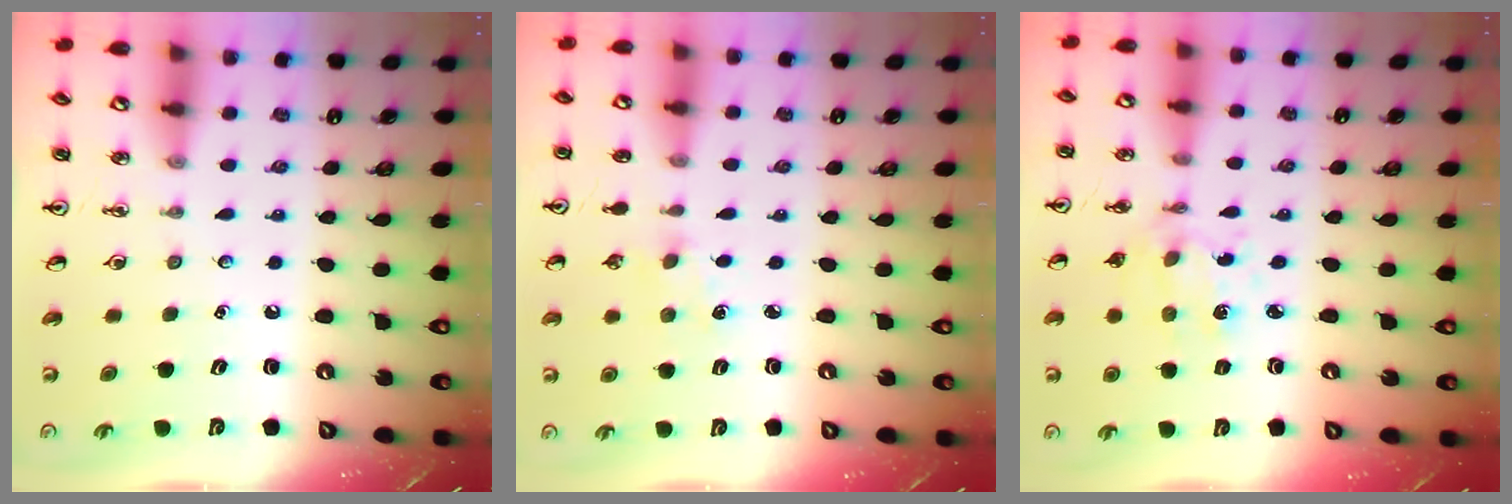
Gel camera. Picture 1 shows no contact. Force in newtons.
{"total": 1.5, "press": 1.5, "slide": 0.3}
{"total": 2.4, "press": 2.4, "slide": 0.5}